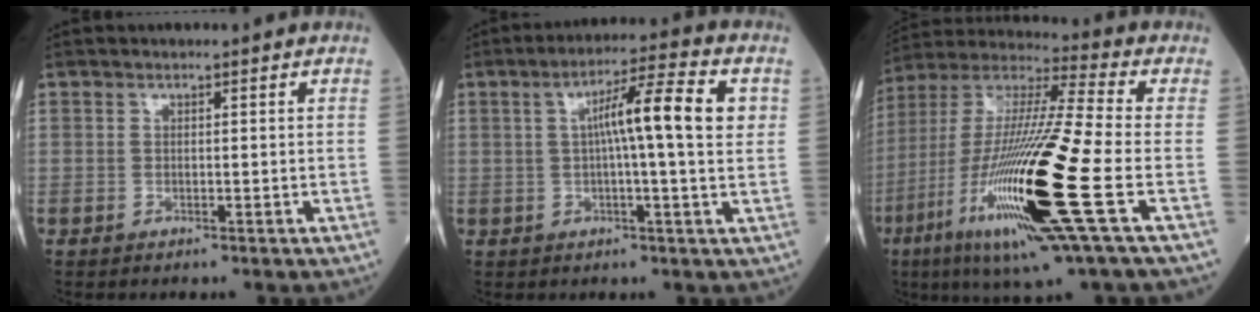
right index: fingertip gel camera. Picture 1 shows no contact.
{"total": 10.5, "force": [1.9, 0.2, 10.3], "torque": [-0.163, 0.021, 0.025]}
{"total": 25.2, "force": [-7.8, 1.5, 23.9], "torque": [-0.488, -0.041, -0.147]}